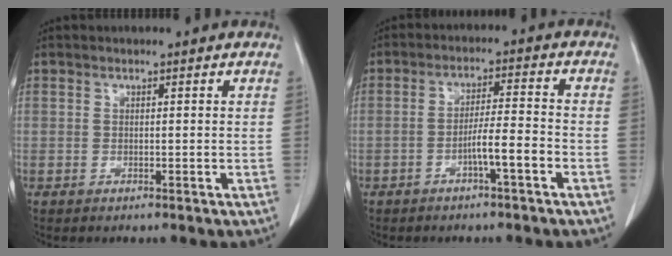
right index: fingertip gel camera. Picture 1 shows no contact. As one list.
[{"total": 5.1, "force": [-2.4, 0.0, 4.5], "torque": [-0.074, 0.008, -0.041]}]